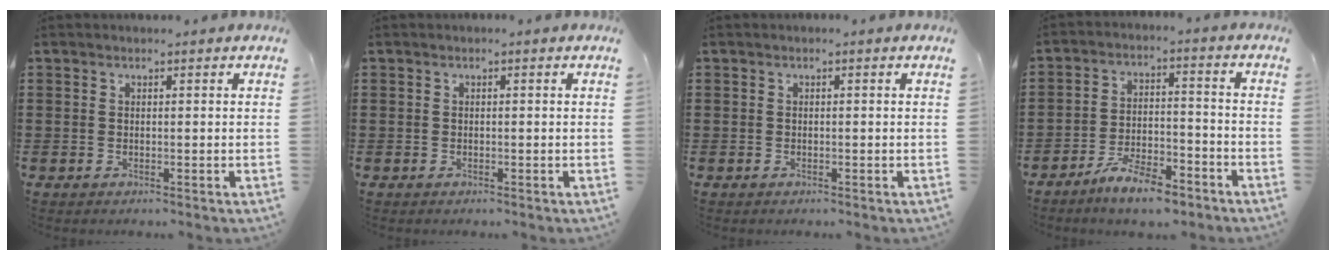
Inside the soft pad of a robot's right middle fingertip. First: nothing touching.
{"total": 0.0}
{"total": 0.0}
{"total": 7.2, "force": [-6.0, 1.4, 3.7], "torque": [-0.077, 0.002, -0.113]}